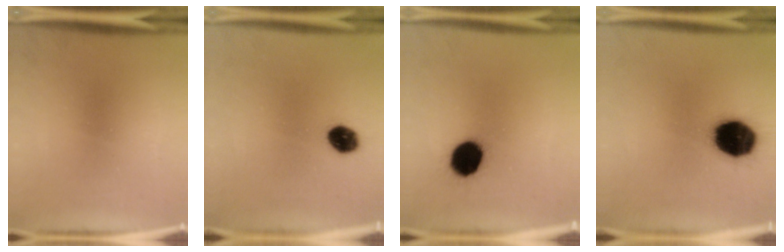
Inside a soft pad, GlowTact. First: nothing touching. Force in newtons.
{"total": 6.2}
{"total": 11.0}
{"total": 16.8}